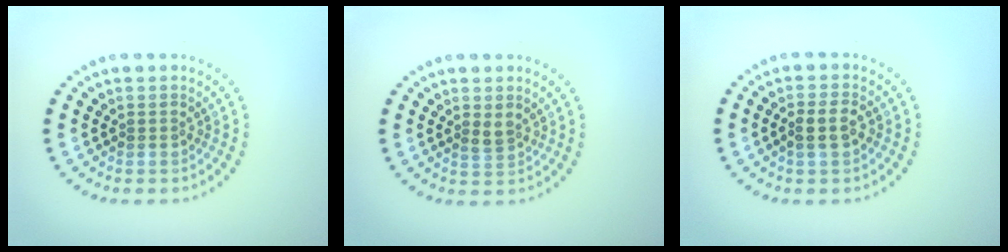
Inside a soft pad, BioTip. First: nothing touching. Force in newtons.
{"total": 1.0, "press": 0.9, "slide": 0.6}
{"total": 2.4, "press": 2.2, "slide": 0.8}